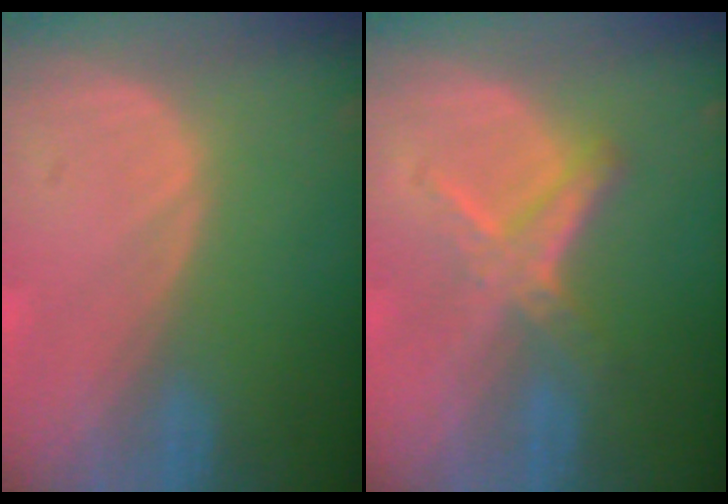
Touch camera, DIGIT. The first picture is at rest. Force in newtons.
{"total": 5.6, "press": 5.3, "slide": 1.7}